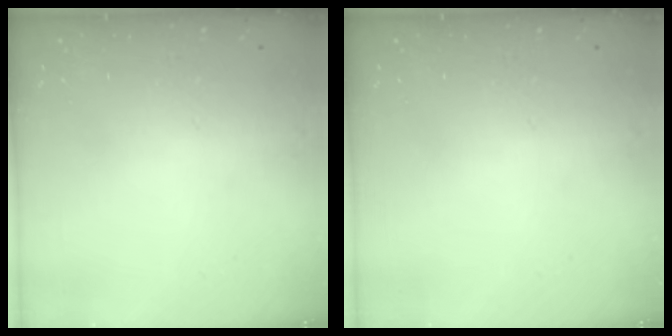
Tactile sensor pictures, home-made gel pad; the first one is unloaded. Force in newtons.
{"total": 0.0}